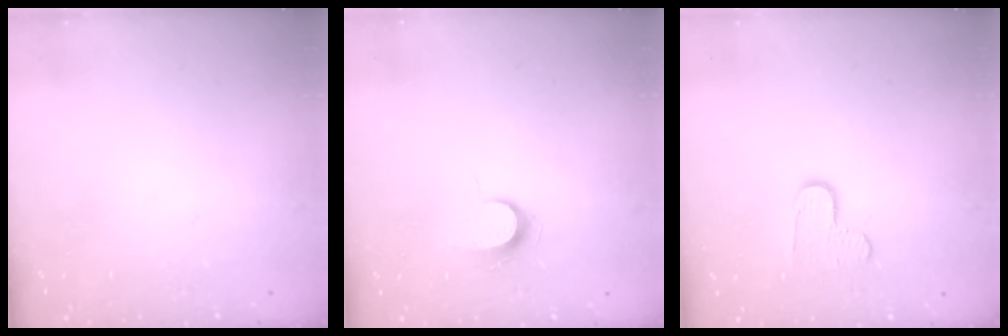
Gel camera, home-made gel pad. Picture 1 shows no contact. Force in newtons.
{"total": 6.6, "press": 6.6, "slide": 0.7}
{"total": 8.3, "press": 8.3, "slide": 0.6}